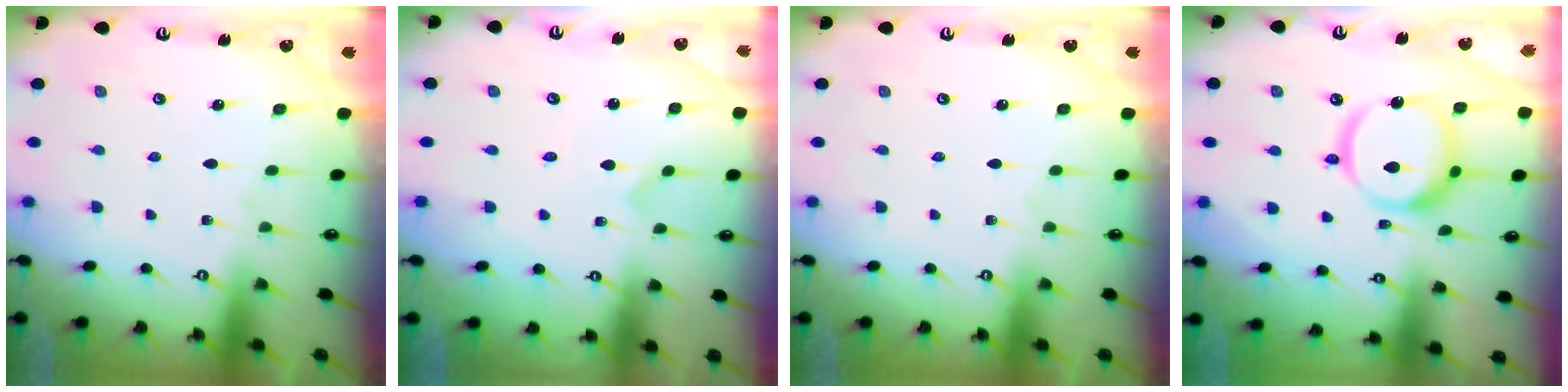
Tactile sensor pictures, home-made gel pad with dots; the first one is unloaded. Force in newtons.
{"total": 0.0}
{"total": 0.0}
{"total": 16.6, "press": 16.5, "slide": 1.7}